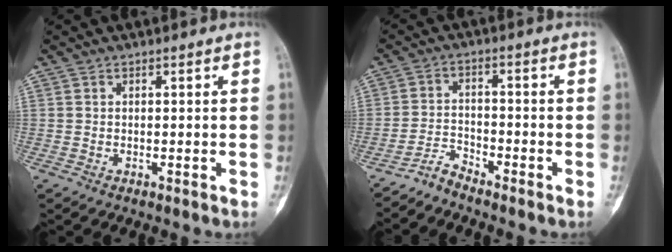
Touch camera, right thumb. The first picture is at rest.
{"total": 3.3, "force": [-3.3, 0.4, 0.3], "torque": [-0.006, 0.017, -0.068]}